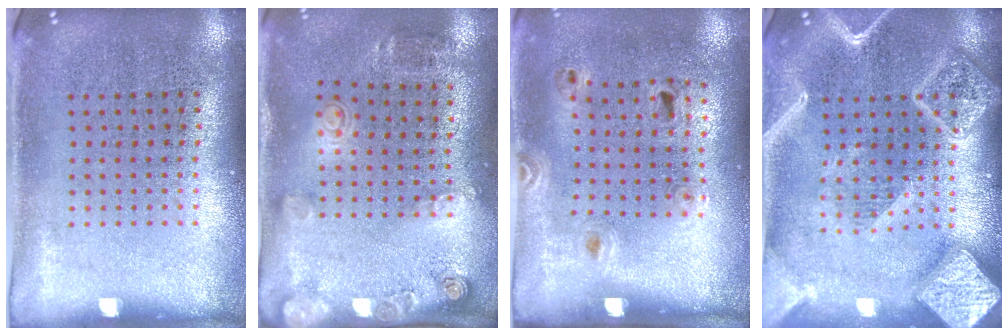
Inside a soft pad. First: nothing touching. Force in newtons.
{"total": 1.9, "press": 1.3, "slide": 1.4}
{"total": 1.3, "press": 0.8, "slide": 1.1}
{"total": 3.6, "press": 3.6, "slide": 0.5}